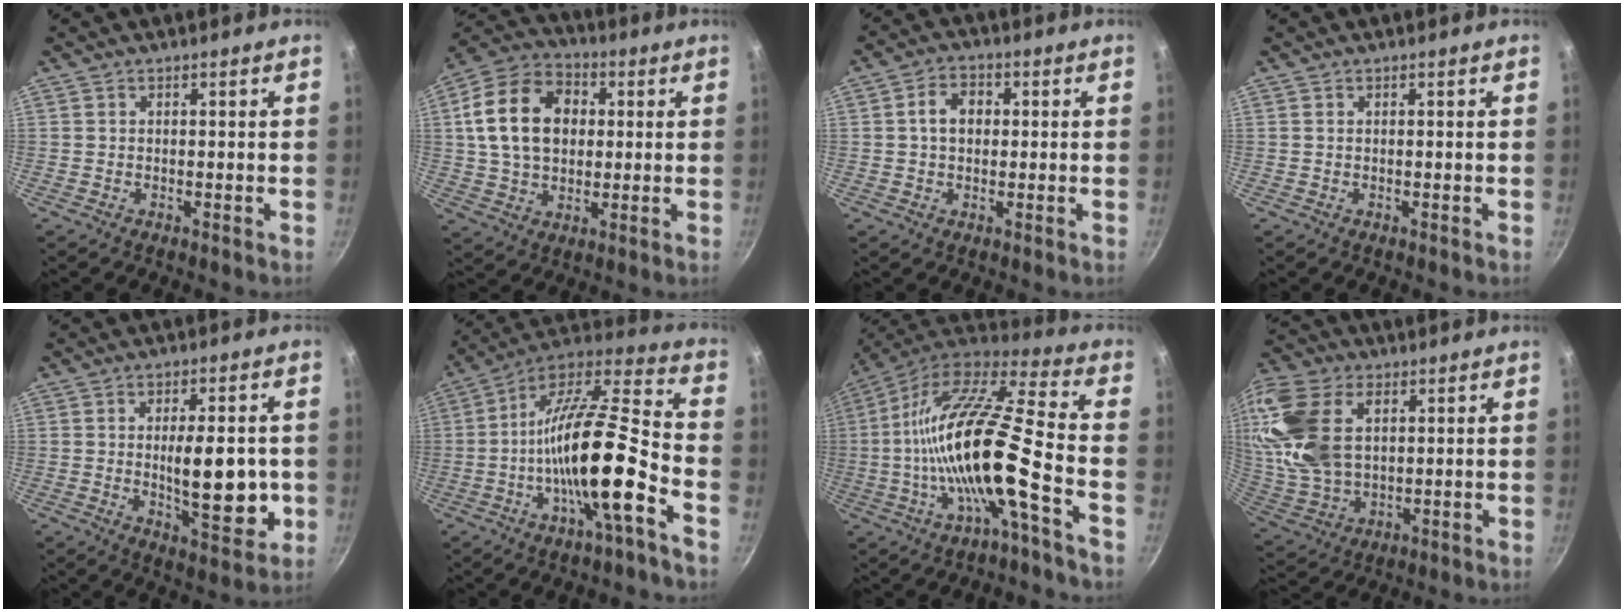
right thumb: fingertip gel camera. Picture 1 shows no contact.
{"total": 17.2, "force": [2.8, 12.6, 11.4], "torque": [-0.179, 0.019, 0.041]}
{"total": 5.5, "force": [0.6, 4.1, 3.6], "torque": [-0.042, 0.014, 0.003]}
{"total": 0.0}
{"total": 13.1, "force": [-0.9, 5.3, 11.9], "torque": [-0.148, -0.016, -0.006]}
{"total": 20.3, "force": [-6.6, 4.5, 18.7], "torque": [-0.312, 0.041, -0.128]}
{"total": 21.1, "force": [-5.8, 4.0, 19.9], "torque": [-0.350, 0.033, -0.119]}
{"total": 20.4, "force": [5.8, 12.9, 14.7], "torque": [-0.310, -0.014, 0.117]}